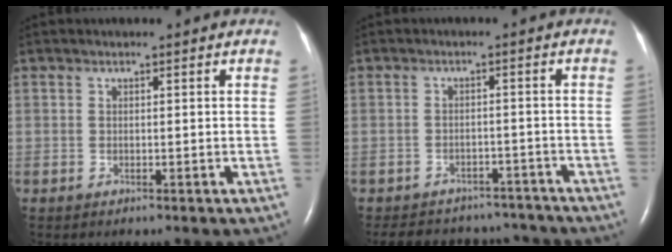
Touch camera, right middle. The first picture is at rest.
{"total": 13.1, "force": [-11.8, 5.1, 2.8], "torque": [-0.056, 0.014, -0.141]}